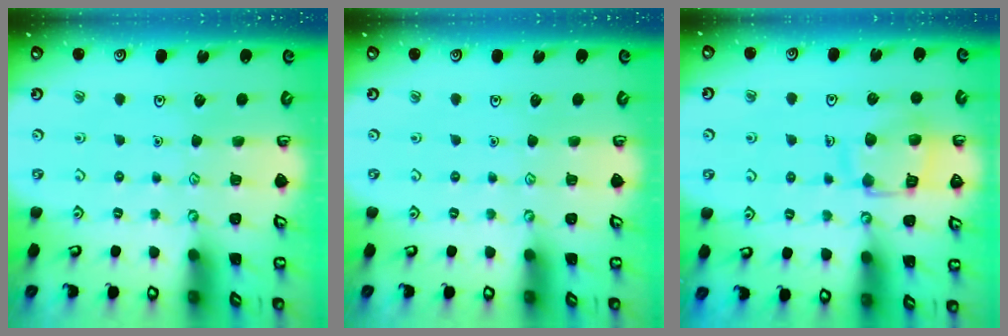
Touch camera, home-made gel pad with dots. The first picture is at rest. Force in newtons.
{"total": 0.0}
{"total": 13.1, "press": 13.0, "slide": 1.4}